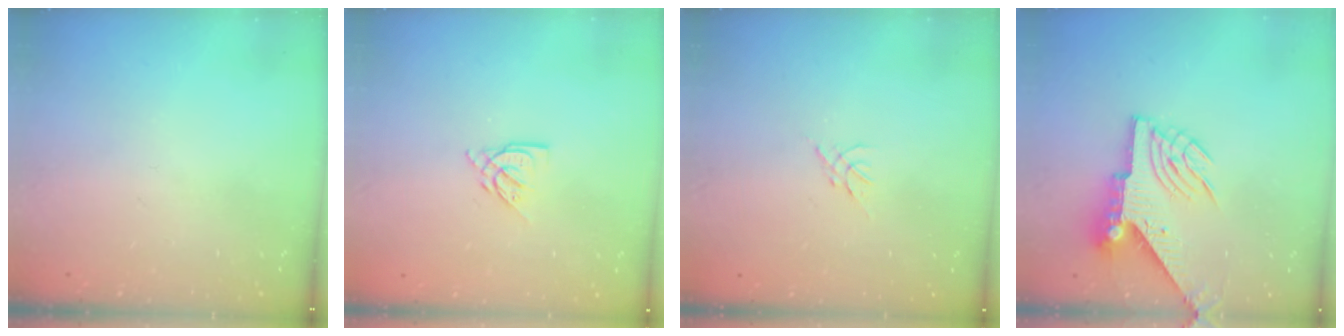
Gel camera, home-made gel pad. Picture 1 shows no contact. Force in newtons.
{"total": 5.0, "press": 5.0, "slide": 0.5}
{"total": 0.0}
{"total": 7.8, "press": 7.7, "slide": 1.3}